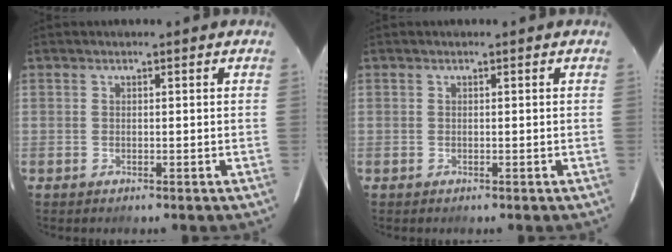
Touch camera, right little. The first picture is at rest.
{"total": 0.0}